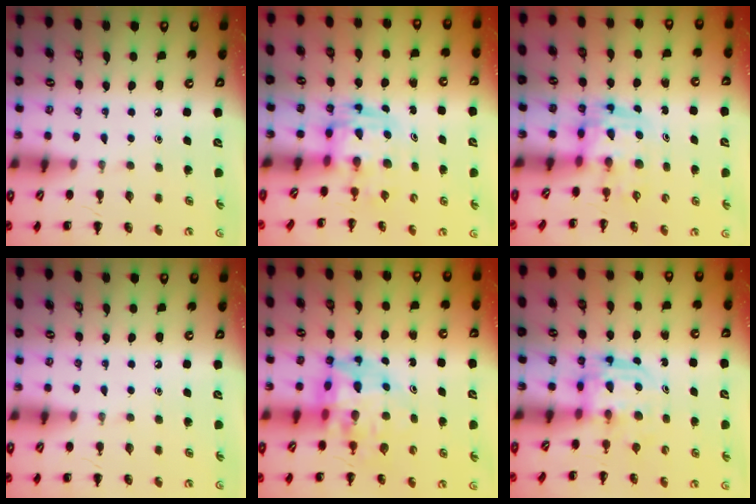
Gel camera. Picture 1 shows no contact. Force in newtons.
{"total": 2.9, "press": 2.9, "slide": 0.5}
{"total": 3.6, "press": 3.5, "slide": 0.6}
{"total": 0.0}
{"total": 11.0, "press": 10.5, "slide": 3.2}
{"total": 3.0, "press": 3.0, "slide": 0.2}